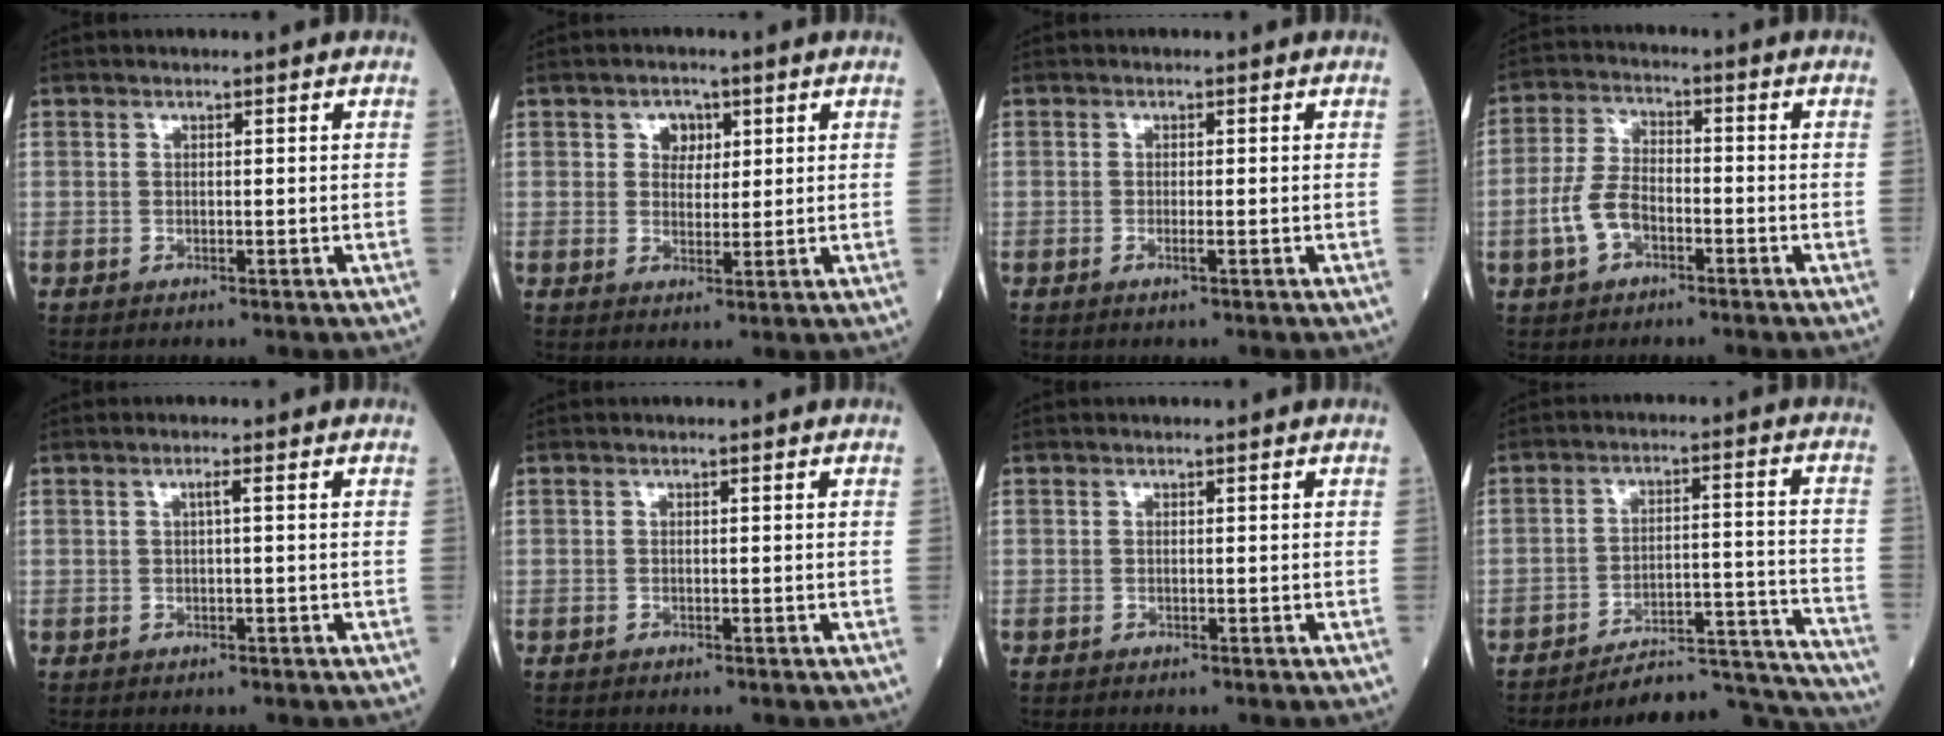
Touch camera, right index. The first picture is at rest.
{"total": 3.1, "force": [1.3, 2.3, 1.6], "torque": [-0.018, 0.004, 0.020]}
{"total": 1.0, "force": [-0.4, -0.1, 0.9], "torque": [-0.019, -0.002, -0.007]}
{"total": 6.5, "force": [-2.7, 3.7, 4.6], "torque": [-0.112, 0.011, -0.054]}
{"total": 0.9, "force": [0.1, -0.1, 0.9], "torque": [-0.015, 0.003, 0.001]}
{"total": 0.0}
{"total": 0.0}
{"total": 15.4, "force": [-15.4, -0.1, 1.0], "torque": [0.008, 0.043, -0.214]}